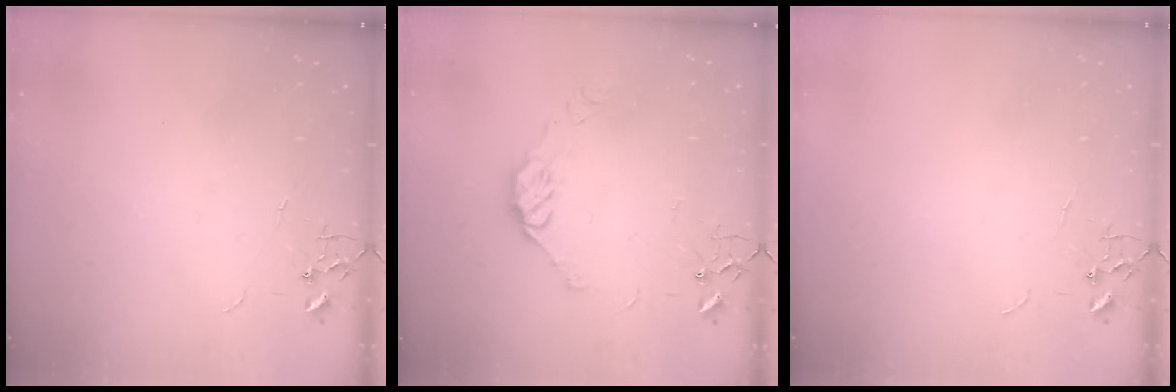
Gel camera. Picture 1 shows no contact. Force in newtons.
{"total": 9.0, "press": 9.0, "slide": 1.0}
{"total": 0.0}